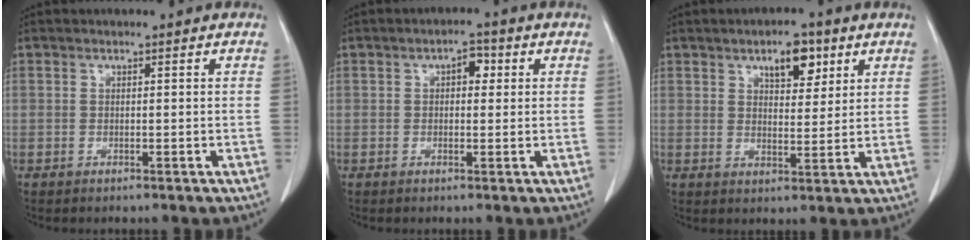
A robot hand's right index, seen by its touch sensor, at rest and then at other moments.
{"total": 2.9, "force": [0.9, 1.6, 2.2], "torque": [-0.029, 0.013, 0.009]}
{"total": 6.3, "force": [3.6, 2.8, 4.4], "torque": [-0.063, 0.004, 0.054]}